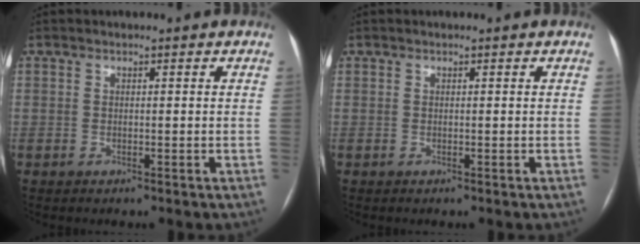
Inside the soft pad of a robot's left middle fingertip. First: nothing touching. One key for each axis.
{"total": 0.0}